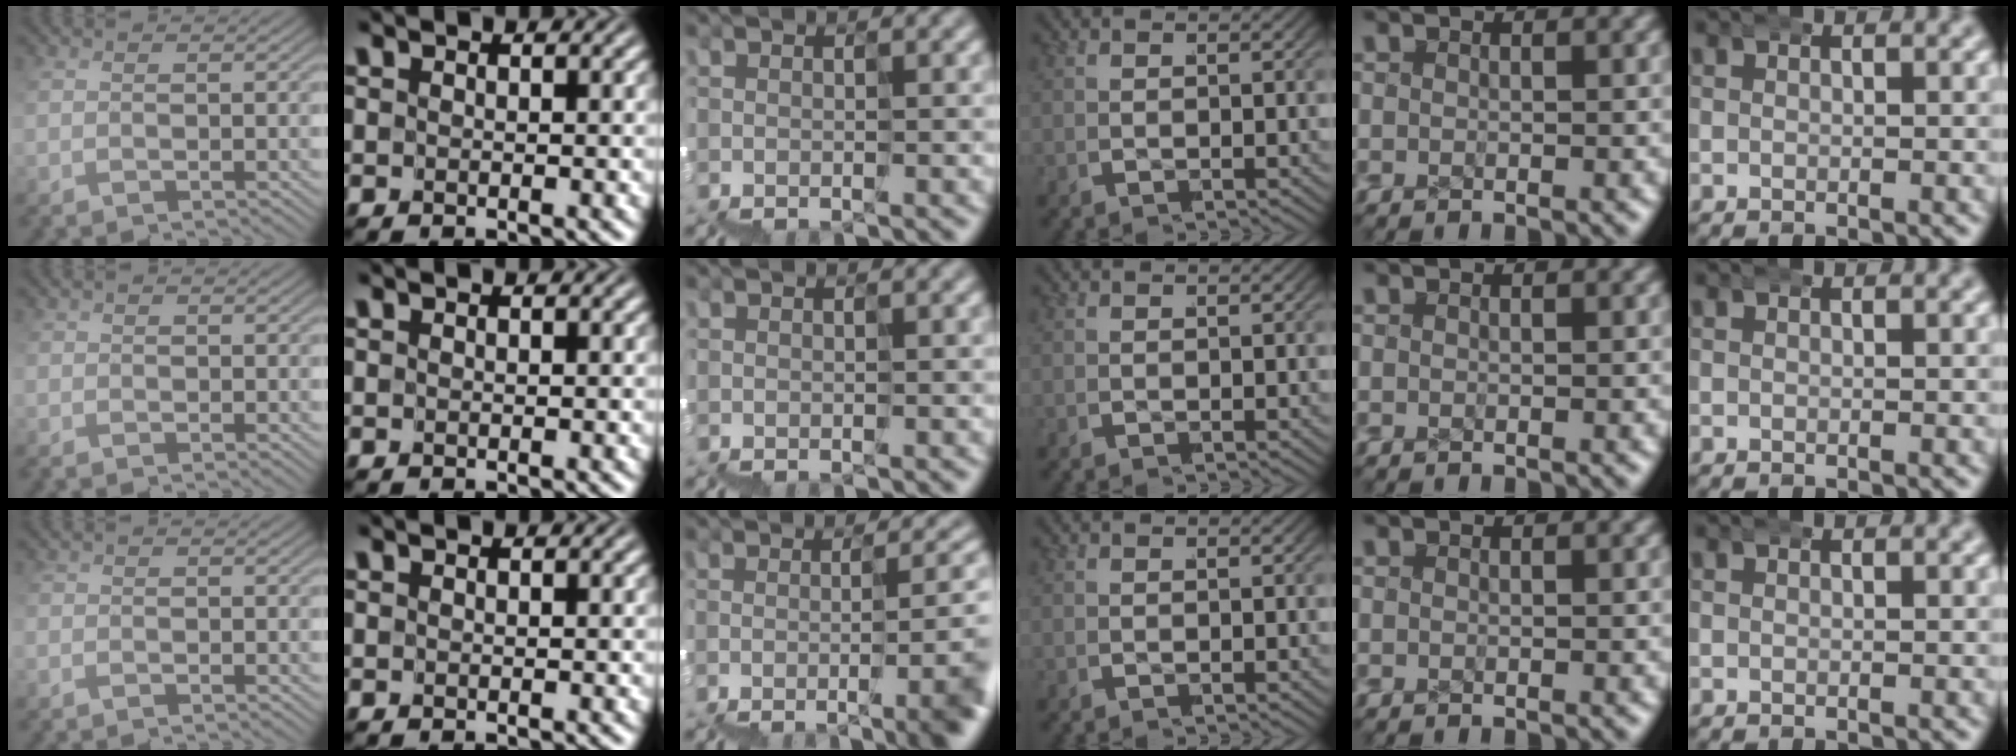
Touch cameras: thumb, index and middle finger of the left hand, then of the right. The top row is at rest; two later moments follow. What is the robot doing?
{"motion": "wrap", "object": "ethernet cable"}